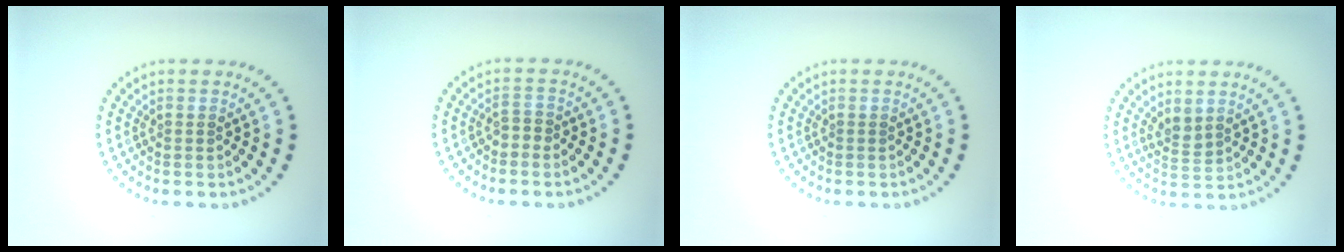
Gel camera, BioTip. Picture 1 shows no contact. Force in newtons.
{"total": 1.0, "press": 0.8, "slide": 0.6}
{"total": 0.0}
{"total": 1.5, "press": 1.3, "slide": 0.7}